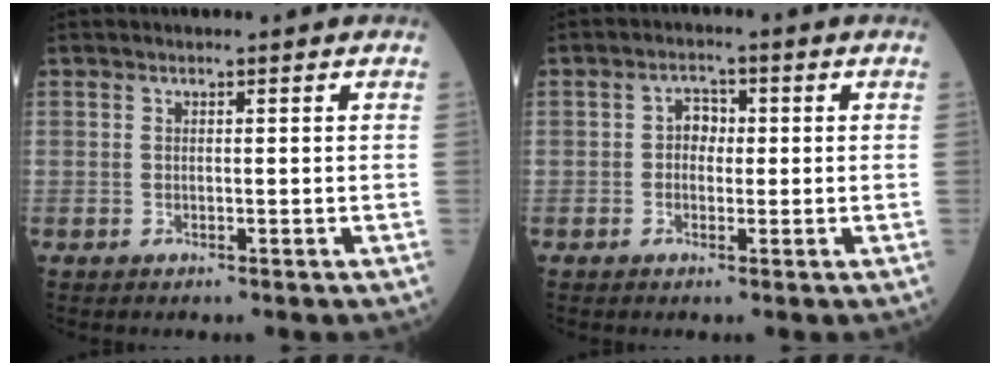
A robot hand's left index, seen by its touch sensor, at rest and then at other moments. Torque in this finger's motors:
{"motor_torque": [0.31, 0.08, 0.03, 0.00]}